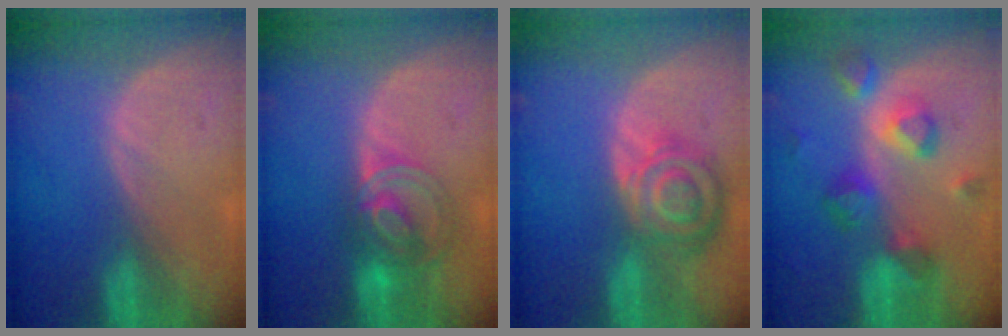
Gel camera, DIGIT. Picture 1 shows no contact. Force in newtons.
{"total": 7.3, "press": 6.3, "slide": 3.7}
{"total": 8.2, "press": 7.2, "slide": 3.9}
{"total": 8.6, "press": 7.9, "slide": 3.3}